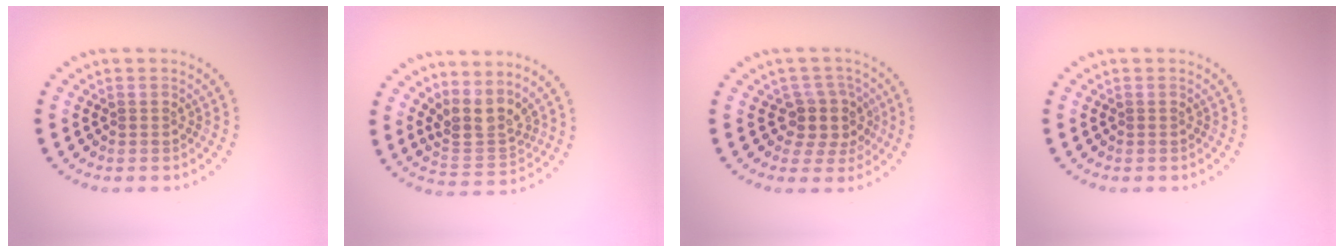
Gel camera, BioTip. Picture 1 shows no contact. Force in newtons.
{"total": 3.3, "press": 2.5, "slide": 2.2}
{"total": 3.3, "press": 2.7, "slide": 2.0}
{"total": 0.0}